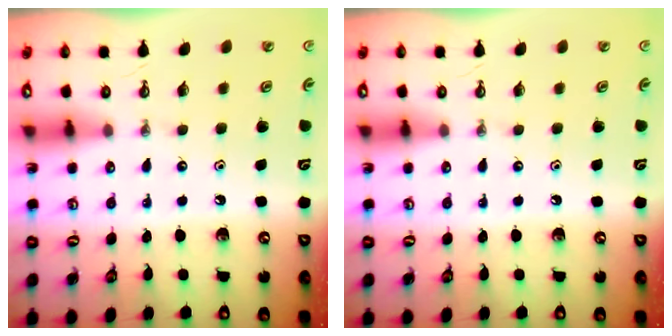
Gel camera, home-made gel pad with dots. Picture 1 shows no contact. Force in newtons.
{"total": 0.0}